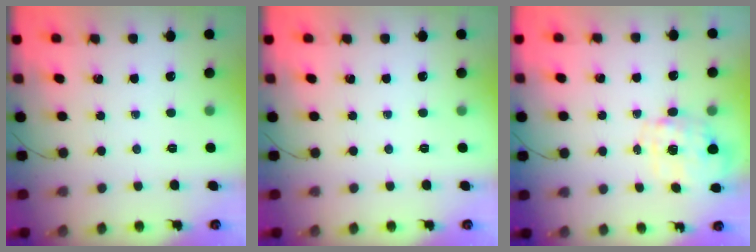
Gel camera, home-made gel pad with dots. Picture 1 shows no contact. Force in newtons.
{"total": 0.0}
{"total": 2.8, "press": 2.7, "slide": 0.9}